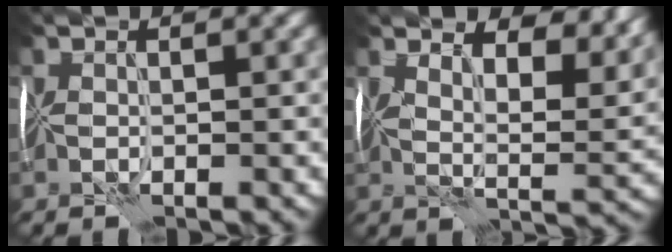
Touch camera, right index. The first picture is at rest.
{"total": 9.7, "force": [7.3, 3.1, 5.6], "torque": [-0.093, 0.007, 0.091]}